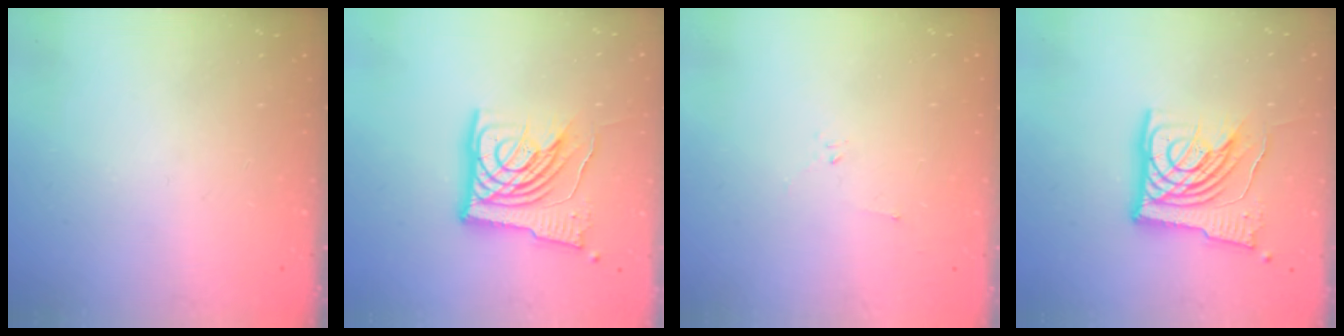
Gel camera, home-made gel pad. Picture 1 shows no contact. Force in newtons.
{"total": 15.6, "press": 15.5, "slide": 1.6}
{"total": 2.2, "press": 2.1, "slide": 0.7}
{"total": 15.6, "press": 15.5, "slide": 1.6}